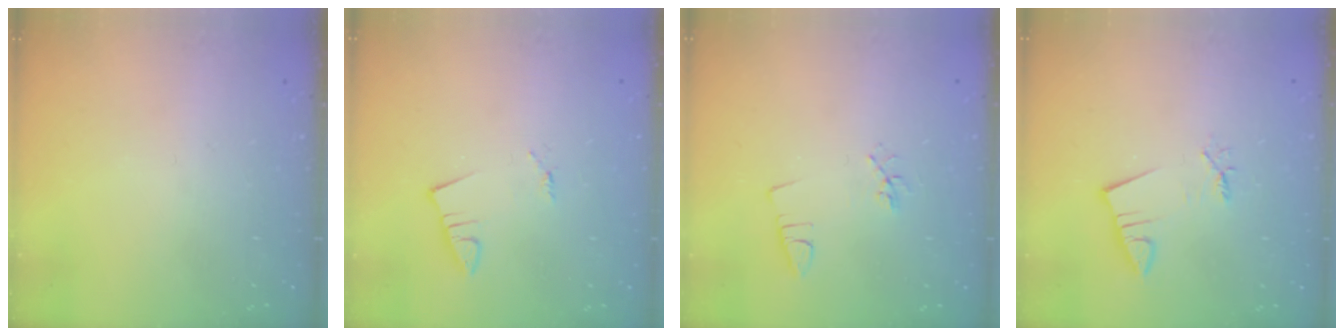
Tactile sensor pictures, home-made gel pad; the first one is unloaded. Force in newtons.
{"total": 1.3, "press": 1.3, "slide": 0.1}
{"total": 4.0, "press": 3.7, "slide": 1.5}
{"total": 2.5, "press": 2.5, "slide": 0.3}